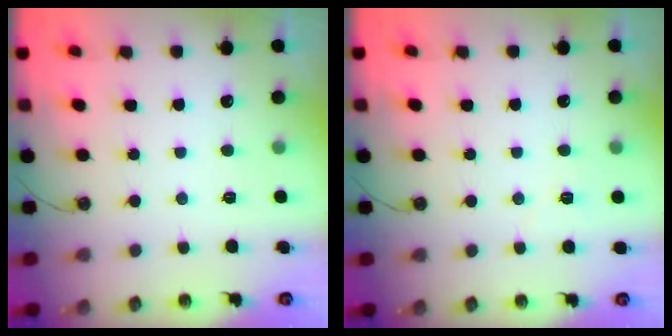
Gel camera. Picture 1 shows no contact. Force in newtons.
{"total": 4.1, "press": 4.0, "slide": 0.8}